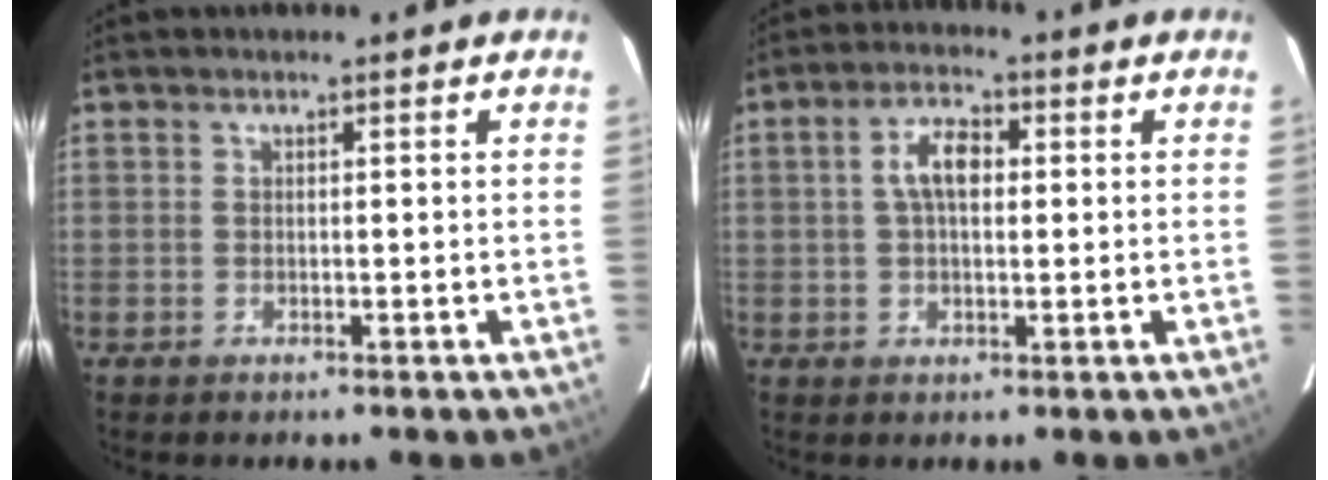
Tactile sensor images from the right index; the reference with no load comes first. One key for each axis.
{"total": 5.8, "fx": 0.9, "fy": 2.9, "fz": 4.9, "tx": -0.089, "ty": 0.015, "tz": 0.017}